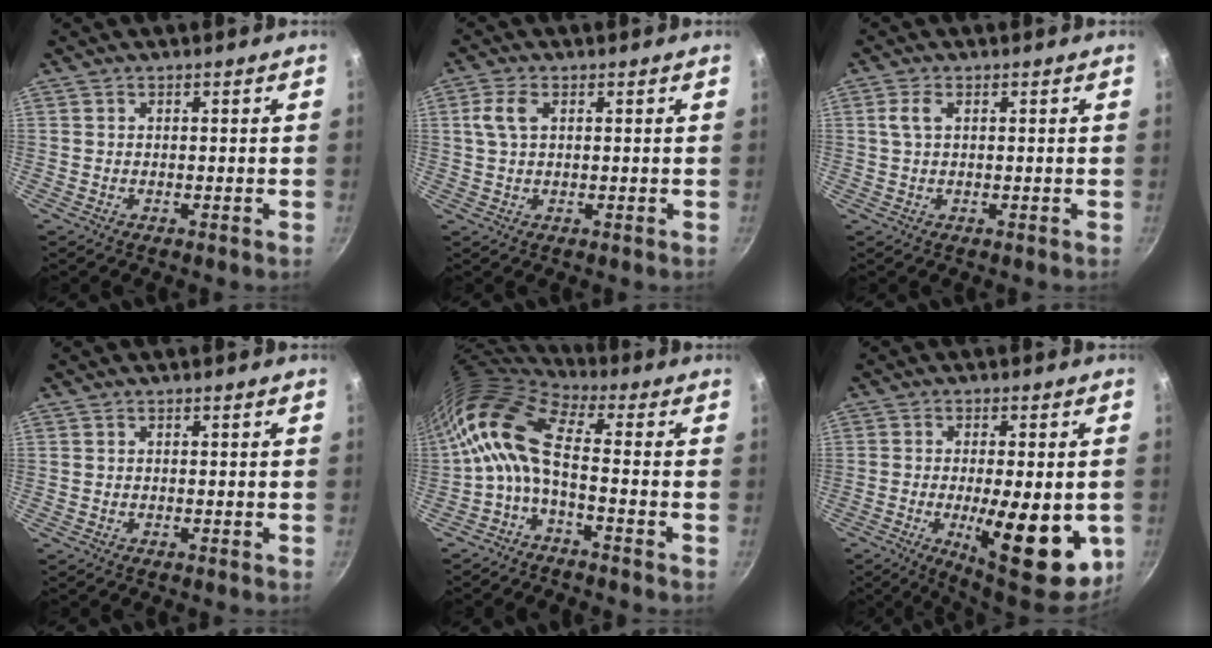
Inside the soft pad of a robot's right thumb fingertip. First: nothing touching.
{"total": 4.2, "force": [1.2, 2.3, 3.3], "torque": [-0.071, 0.007, 0.021]}
{"total": 2.6, "force": [0.7, 1.2, 2.2], "torque": [-0.048, 0.005, 0.015]}
{"total": 0.0}
{"total": 10.5, "force": [-0.7, 3.9, 9.7], "torque": [-0.209, 0.021, -0.026]}
{"total": 17.7, "force": [-4.1, 6.1, 16.2], "torque": [-0.203, -0.001, -0.045]}